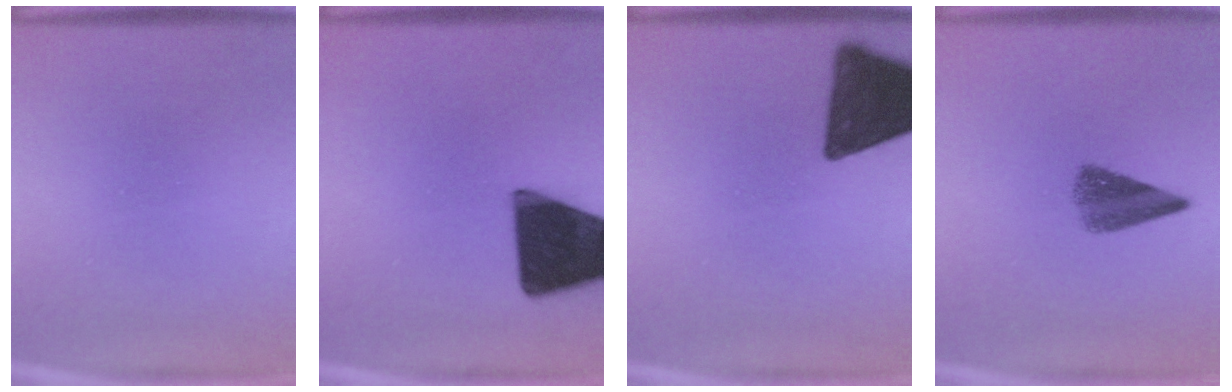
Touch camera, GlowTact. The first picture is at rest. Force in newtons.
{"total": 19.6}
{"total": 14.8}
{"total": 5.4}